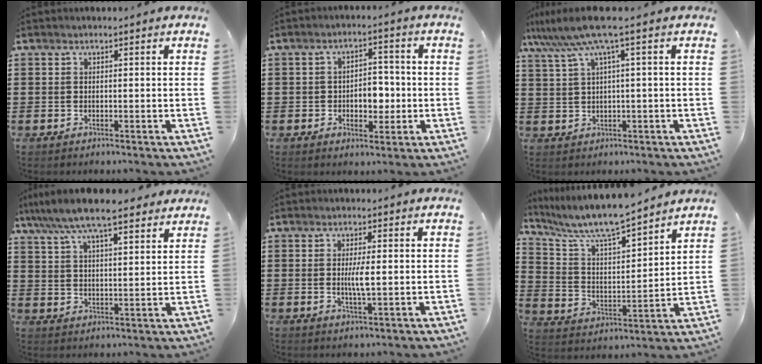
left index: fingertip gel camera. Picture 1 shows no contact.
{"total": 5.0, "force": [-1.1, 3.2, 3.7], "torque": [-0.058, 0.004, -0.028]}
{"total": 6.5, "force": [2.5, -0.2, 6.0], "torque": [-0.137, -0.016, 0.038]}
{"total": 8.7, "force": [7.3, 1.6, 4.4], "torque": [-0.109, -0.019, 0.130]}
{"total": 3.4, "force": [0.0, 0.6, 3.4], "torque": [-0.064, -0.002, -0.002]}
{"total": 7.1, "force": [6.5, 0.5, 2.9], "torque": [-0.087, -0.046, 0.106]}